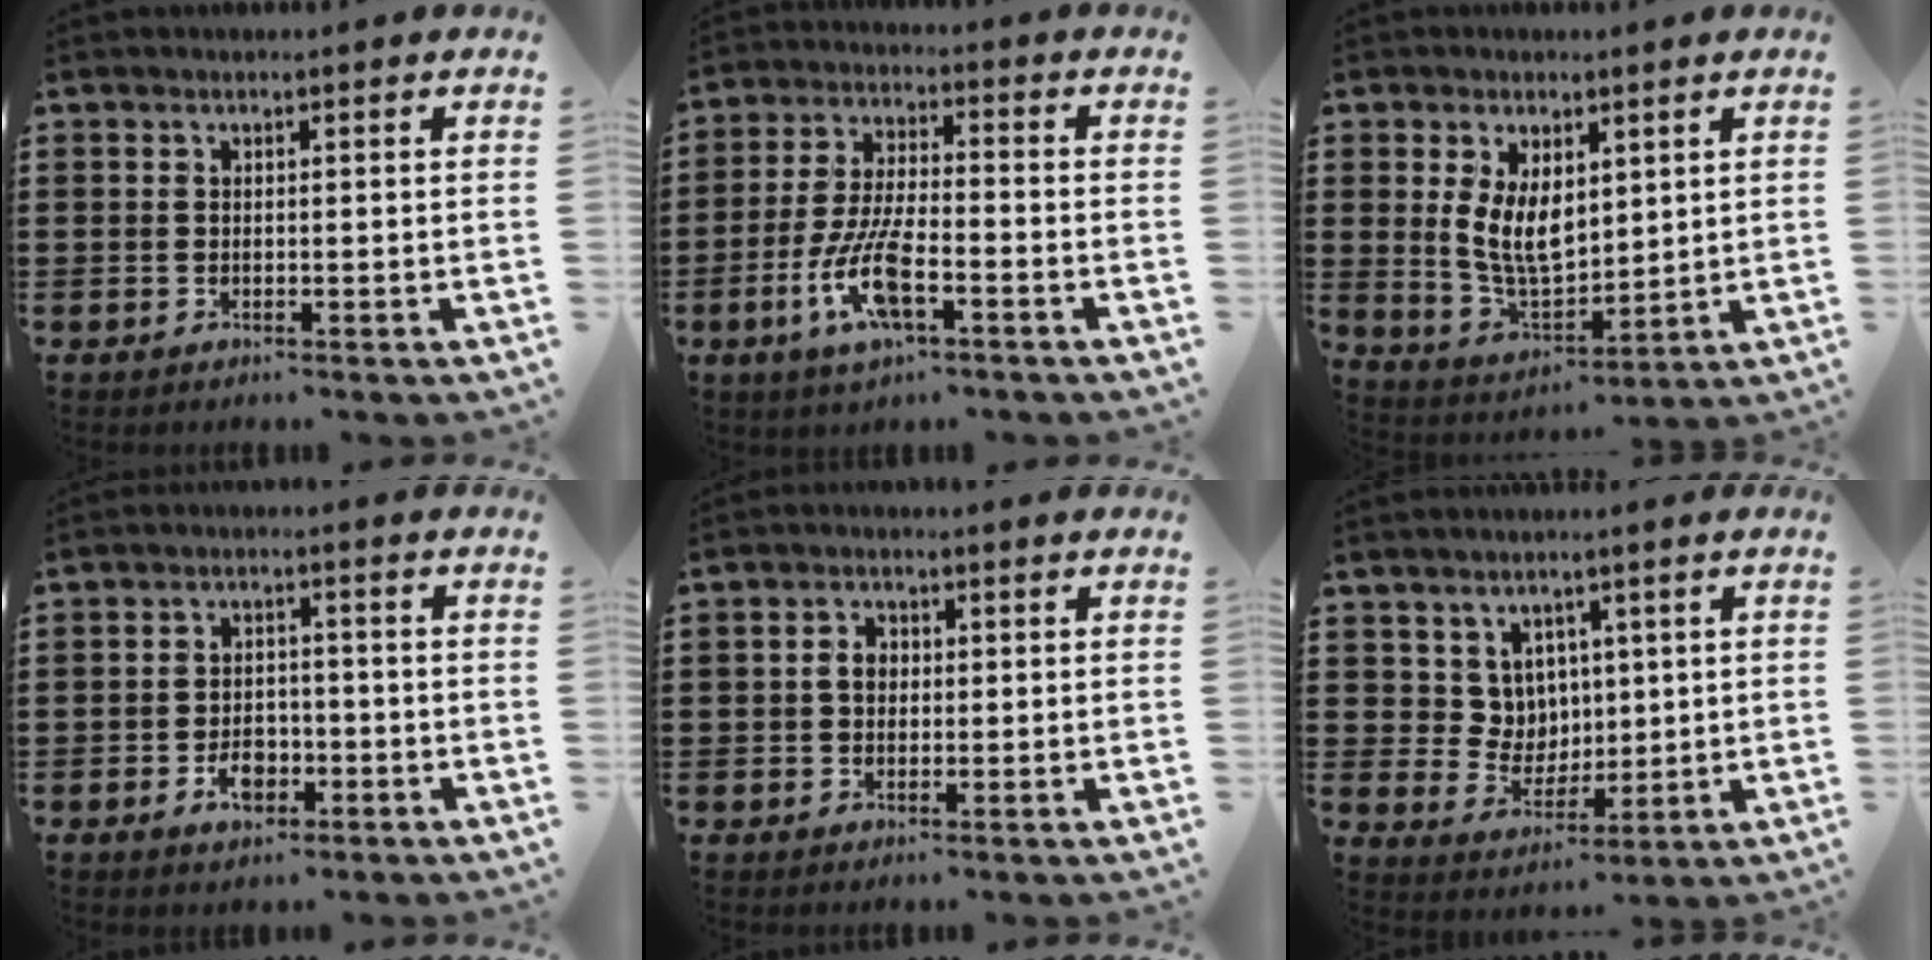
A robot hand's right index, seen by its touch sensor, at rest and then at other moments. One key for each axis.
{"total": 9.8, "fx": -4.1, "fy": 2.8, "fz": 8.5, "tx": -0.189, "ty": -0.013, "tz": -0.077}
{"total": 7.3, "fx": 2.1, "fy": 4.3, "fz": 5.5, "tx": -0.114, "ty": -0.001, "tz": 0.039}
{"total": 4.1, "fx": -2.0, "fy": 2.5, "fz": 2.7, "tx": -0.040, "ty": 0.000, "tz": -0.036}
{"total": 2.6, "fx": 0.1, "fy": 1.9, "fz": 1.7, "tx": -0.037, "ty": 0.009, "tz": 0.001}
{"total": 5.8, "fx": 3.1, "fy": 4.9, "fz": 0.8, "tx": -0.045, "ty": -0.002, "tz": 0.060}